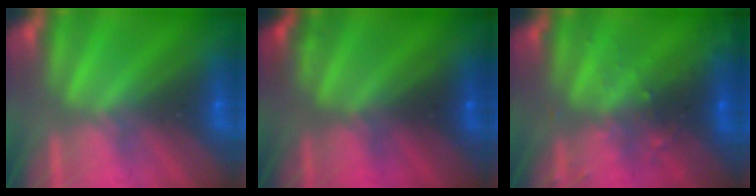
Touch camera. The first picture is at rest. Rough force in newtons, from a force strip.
{"total": 1.4}
{"total": 2.9}